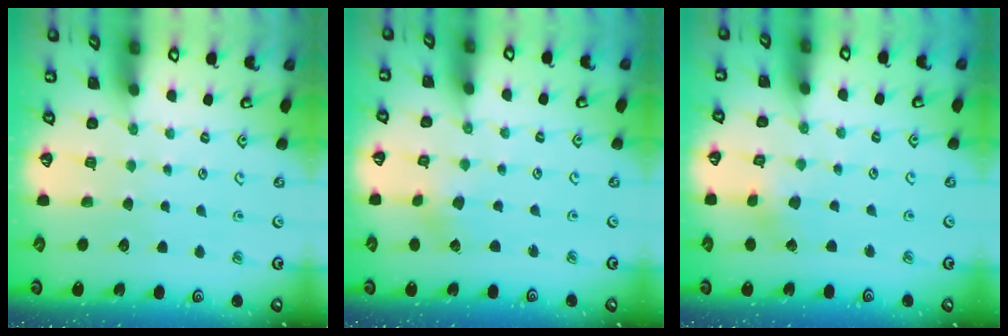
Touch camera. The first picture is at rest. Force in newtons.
{"total": 1.5, "press": 1.4, "slide": 0.2}
{"total": 2.2, "press": 2.2, "slide": 0.2}